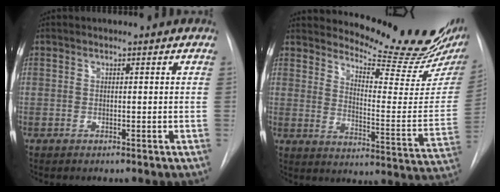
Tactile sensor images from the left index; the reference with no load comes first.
{"total": 19.2, "force": [17.6, 1.6, 7.5], "torque": [-0.112, -0.113, 0.219]}